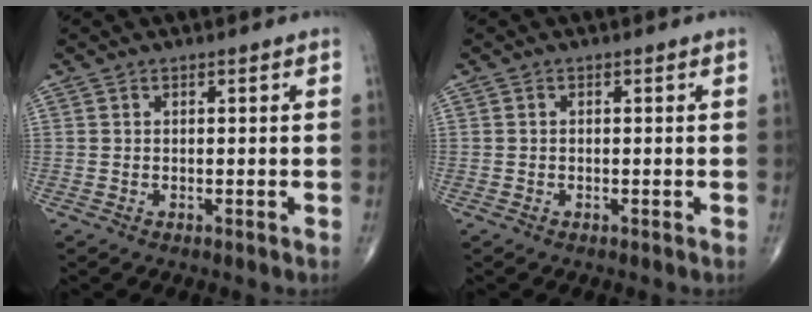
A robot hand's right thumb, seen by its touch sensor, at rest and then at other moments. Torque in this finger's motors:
{"motor_torque": [-0.18, 0.00, -0.23, -0.02, 0.02]}